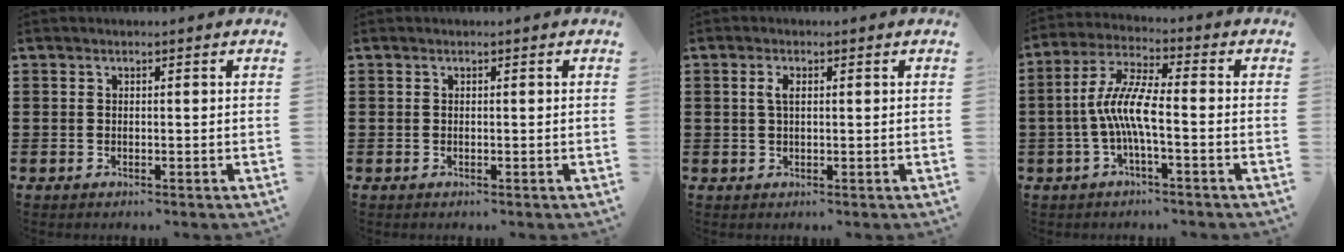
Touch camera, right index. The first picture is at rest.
{"total": 0.0}
{"total": 2.1, "force": [0.4, 0.9, 1.9], "torque": [-0.040, 0.007, 0.006]}
{"total": 7.7, "force": [-2.0, 1.4, 7.4], "torque": [-0.170, -0.012, -0.046]}